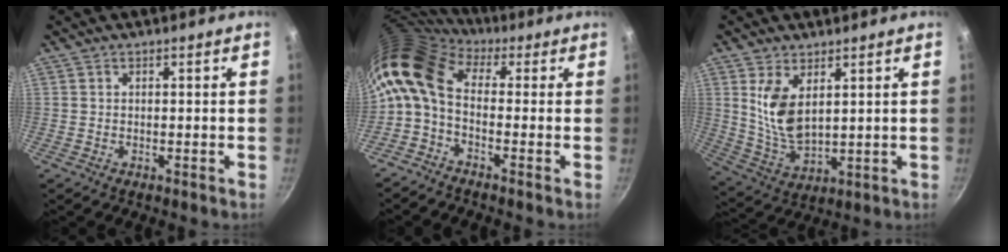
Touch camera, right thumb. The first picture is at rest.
{"total": 11.7, "force": [0.2, 7.1, 9.3], "torque": [-0.190, 0.025, -0.018]}
{"total": 9.6, "force": [3.2, 5.0, 7.6], "torque": [-0.140, -0.034, 0.075]}